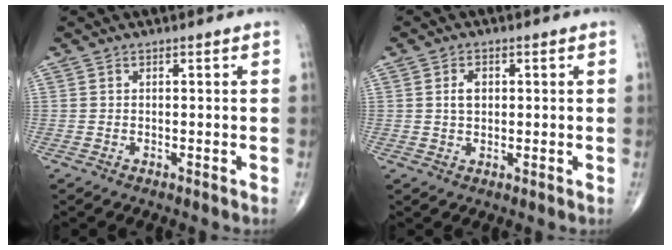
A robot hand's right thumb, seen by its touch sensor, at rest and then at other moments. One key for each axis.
{"total": 3.0, "fx": 0.6, "fy": 2.1, "fz": 2.1, "tx": -0.032, "ty": 0.002, "tz": 0.011}